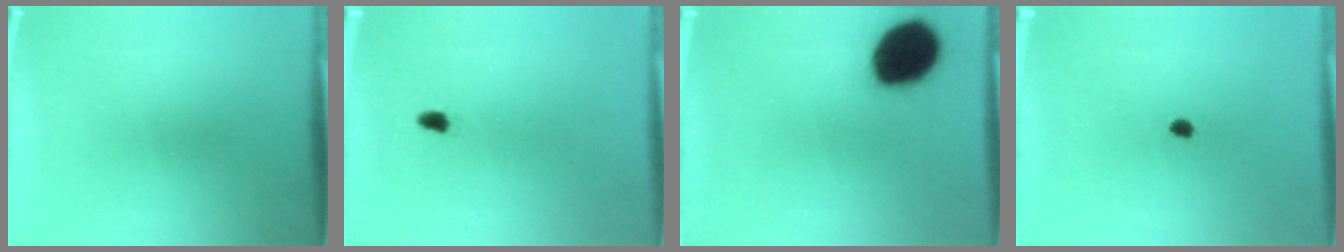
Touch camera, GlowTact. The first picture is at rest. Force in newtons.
{"total": 1.3}
{"total": 17.6}
{"total": 1.5}